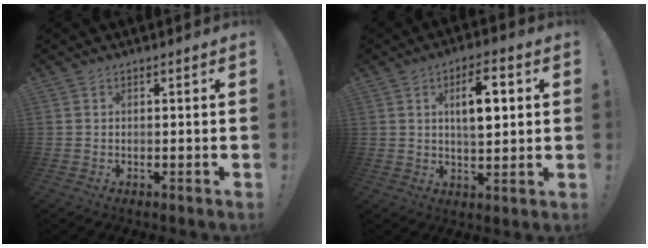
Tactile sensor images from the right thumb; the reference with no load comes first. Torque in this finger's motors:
{"motor_torque": [-0.12, 0.63, 0.43, 0.46, 0.09]}